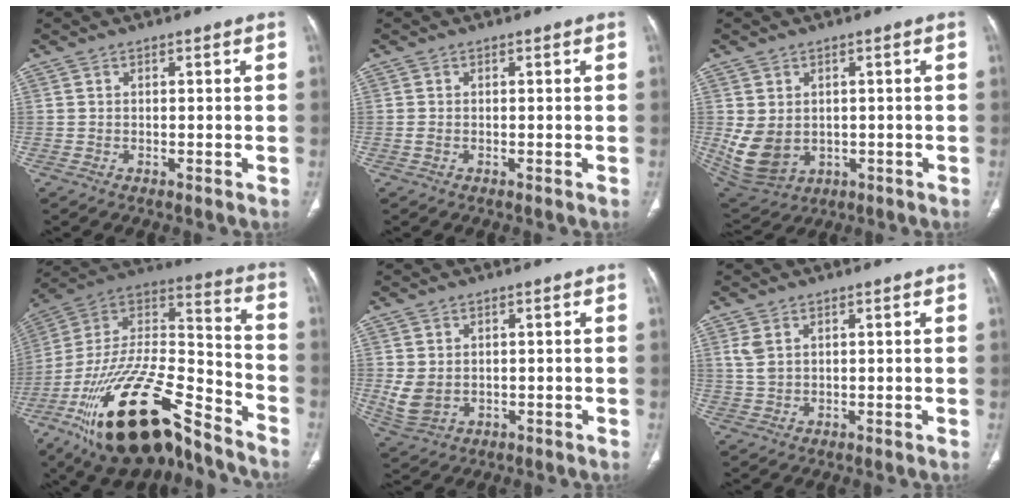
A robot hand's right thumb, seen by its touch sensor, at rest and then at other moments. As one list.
[{"total": 0.8, "force": [-0.2, 0.5, 0.6], "torque": [-0.017, 0.002, -0.003]}, {"total": 9.9, "force": [-0.5, 7.8, 6.0], "torque": [-0.111, -0.006, 0.023]}, {"total": 30.7, "force": [-19.8, 11.5, 20.5], "torque": [-0.379, 0.054, -0.341]}, {"total": 5.3, "force": [0.1, 4.2, 3.3], "torque": [-0.066, -0.009, 0.019]}, {"total": 2.8, "force": [1.2, 1.8, 1.8], "torque": [-0.039, 0.002, 0.032]}]